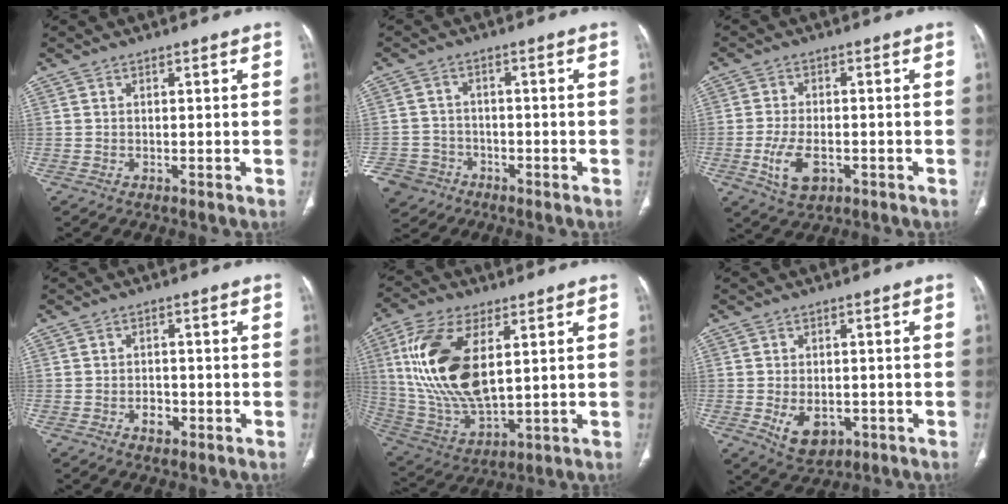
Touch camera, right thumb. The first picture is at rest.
{"total": 8.9, "force": [-4.9, 7.1, 2.2], "torque": [-0.054, 0.028, -0.083]}
{"total": 7.2, "force": [-2.3, 4.2, 5.4], "torque": [-0.102, 0.006, -0.035]}
{"total": 2.7, "force": [-1.2, 1.9, 1.4], "torque": [-0.010, 0.011, -0.017]}
{"total": 20.1, "force": [4.7, 9.9, 16.8], "torque": [-0.344, -0.020, 0.097]}
{"total": 6.6, "force": [-1.9, 4.5, 4.5], "torque": [-0.059, 0.002, -0.016]}